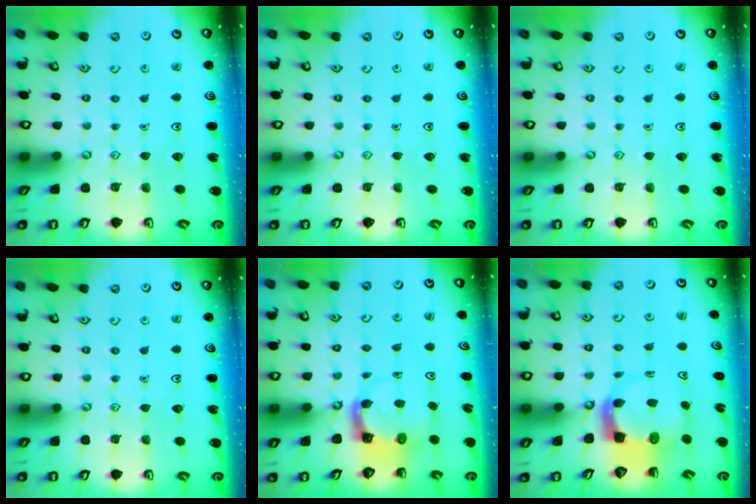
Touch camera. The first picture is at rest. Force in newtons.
{"total": 0.0}
{"total": 0.0}
{"total": 0.0}
{"total": 4.0, "press": 4.0, "slide": 0.4}
{"total": 3.8, "press": 3.8, "slide": 0.6}